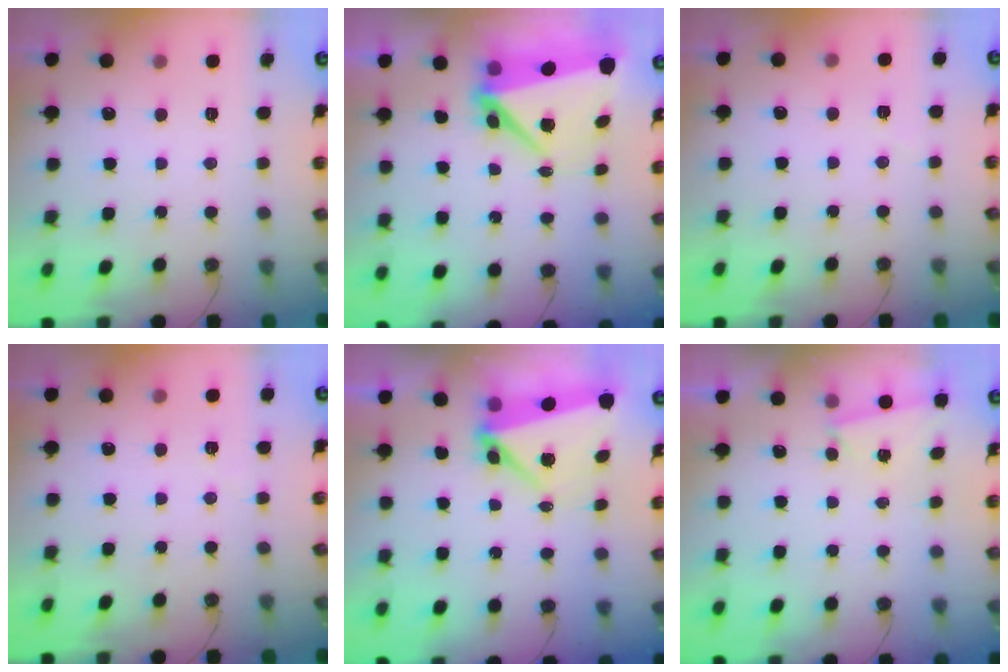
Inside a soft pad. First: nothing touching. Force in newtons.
{"total": 8.9, "press": 8.9, "slide": 0.8}
{"total": 3.0, "press": 2.8, "slide": 1.0}
{"total": 1.6, "press": 1.4, "slide": 0.6}
{"total": 6.2, "press": 5.9, "slide": 2.0}
{"total": 1.2, "press": 1.1, "slide": 0.5}